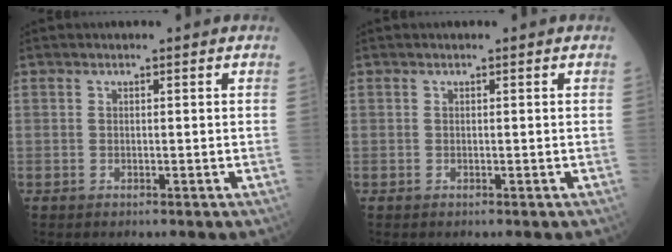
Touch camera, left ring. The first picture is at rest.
{"total": 0.0}